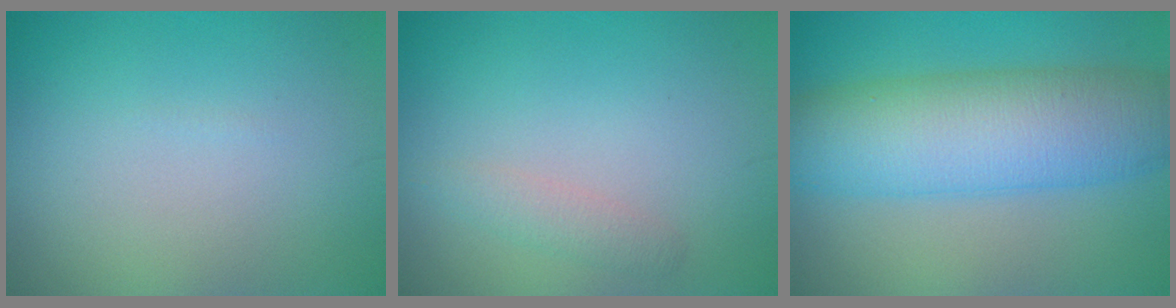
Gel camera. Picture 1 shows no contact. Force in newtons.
{"total": 1.5, "press": 1.5, "slide": 0.0}
{"total": 9.9, "press": 9.9, "slide": 0.4}